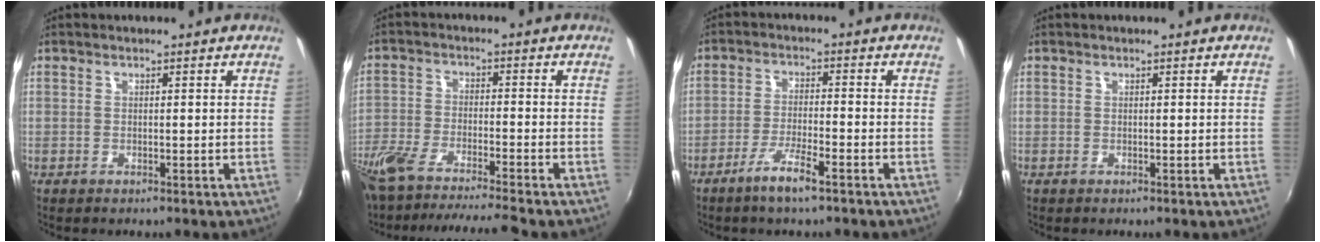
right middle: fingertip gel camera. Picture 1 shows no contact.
{"total": 13.8, "force": [-12.2, 0.4, 6.5], "torque": [-0.145, -0.026, -0.215]}
{"total": 5.8, "force": [-4.0, 0.5, 4.2], "torque": [-0.094, -0.003, -0.076]}
{"total": 0.0}